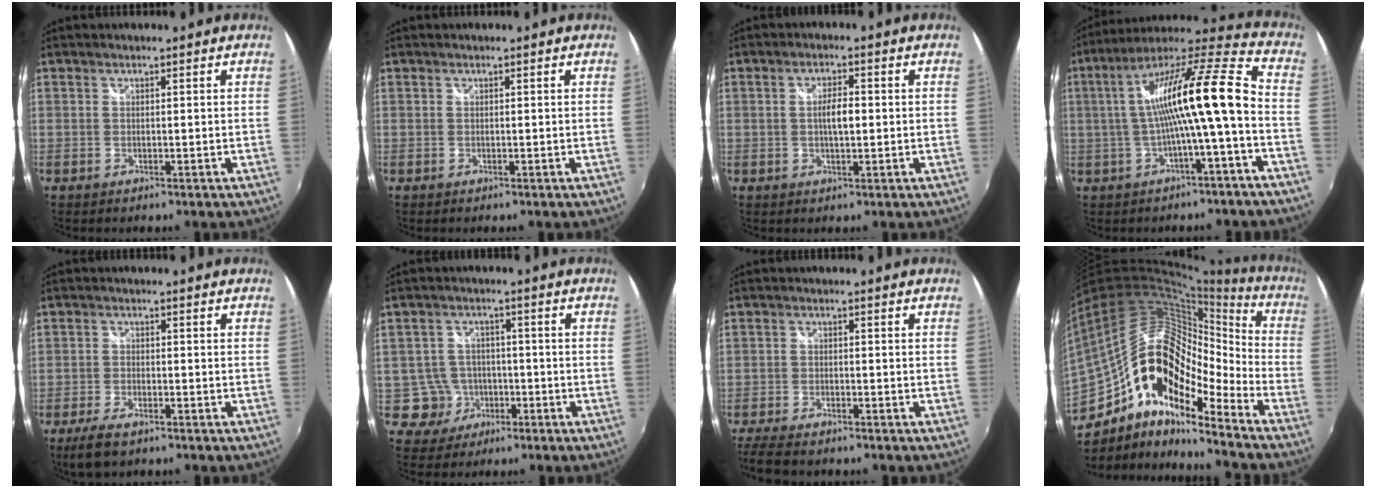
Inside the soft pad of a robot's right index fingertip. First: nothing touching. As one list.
[{"total": 0.0}, {"total": 3.8, "force": [0.0, 1.3, 3.6], "torque": [-0.063, 0.002, -0.001]}, {"total": 17.1, "force": [-1.9, 0.9, 17.0], "torque": [-0.298, 0.016, -0.030]}, {"total": 5.5, "force": [-3.9, 1.9, 3.3], "torque": [-0.088, -0.014, -0.074]}, {"total": 6.0, "force": [-2.3, 5.5, 0.3], "torque": [-0.021, 0.021, -0.033]}, {"total": 8.0, "force": [-6.8, 1.9, 3.8], "torque": [-0.099, -0.029, -0.122]}, {"total": 21.7, "force": [-8.6, 10.9, 16.6], "torque": [-0.285, -0.015, -0.173]}]